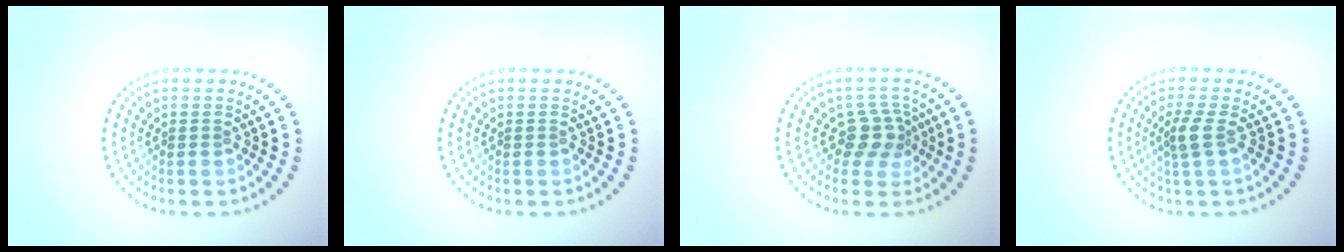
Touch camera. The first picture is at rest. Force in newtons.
{"total": 0.0}
{"total": 2.7, "press": 2.1, "slide": 1.7}
{"total": 1.7, "press": 1.4, "slide": 0.9}